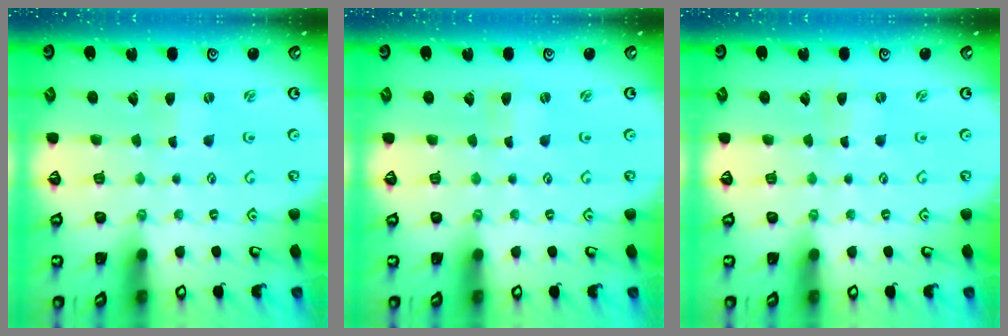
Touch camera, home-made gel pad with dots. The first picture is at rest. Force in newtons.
{"total": 0.0}
{"total": 0.0}